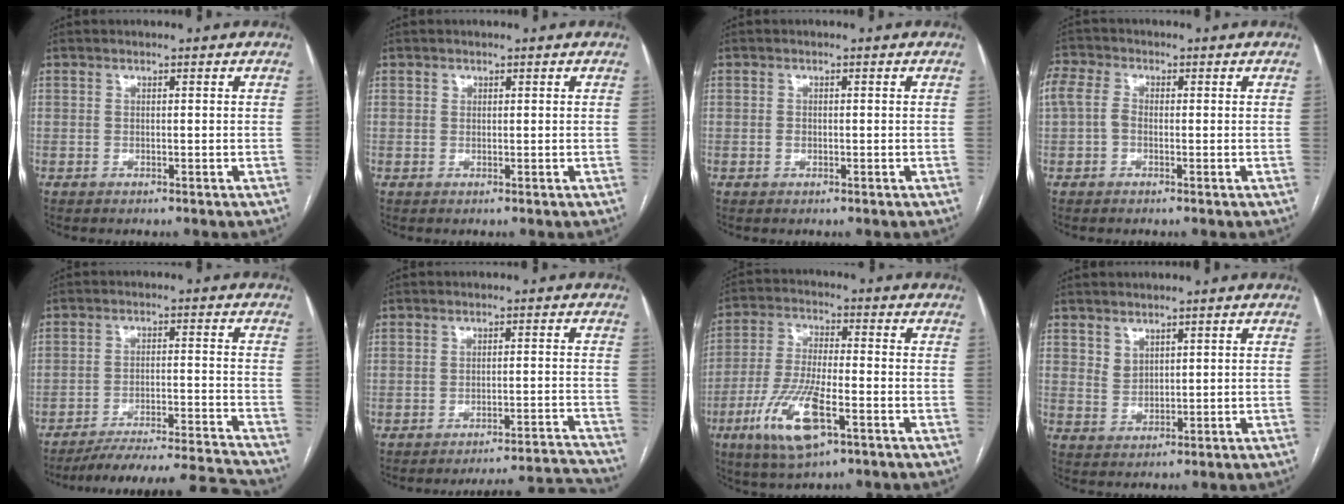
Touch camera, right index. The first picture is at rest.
{"total": 0.6, "force": [0.3, 0.5, 0.1], "torque": [0.002, 0.000, 0.004]}
{"total": 0.7, "force": [-0.1, 0.5, 0.4], "torque": [-0.007, 0.002, -0.003]}
{"total": 6.5, "force": [0.1, 4.8, 4.3], "torque": [-0.120, 0.021, 0.001]}
{"total": 17.1, "force": [-16.5, -1.0, 4.6], "torque": [-0.069, -0.004, -0.238]}
{"total": 12.4, "force": [-12.3, -1.5, 0.4], "torque": [0.014, 0.011, -0.153]}
{"total": 12.1, "force": [-5.4, 2.8, 10.4], "torque": [-0.221, -0.016, -0.096]}
{"total": 2.5, "force": [1.8, 1.6, 0.7], "torque": [-0.011, -0.004, 0.038]}